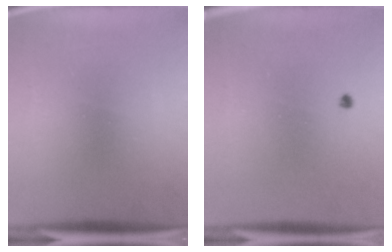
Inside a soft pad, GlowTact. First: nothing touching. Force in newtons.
{"total": 0.7}